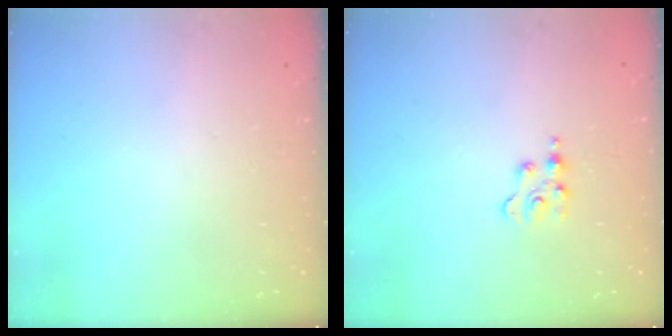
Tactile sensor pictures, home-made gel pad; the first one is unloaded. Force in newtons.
{"total": 2.3, "press": 2.3, "slide": 0.3}